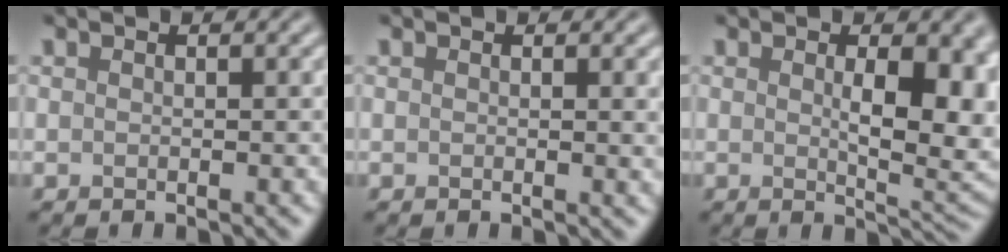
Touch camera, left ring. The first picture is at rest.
{"total": 1.1, "force": [0.2, 0.3, 1.0], "torque": [-0.007, -0.002, 0.000]}
{"total": 7.3, "force": [0.6, 2.7, 6.7], "torque": [-0.089, -0.011, 0.019]}